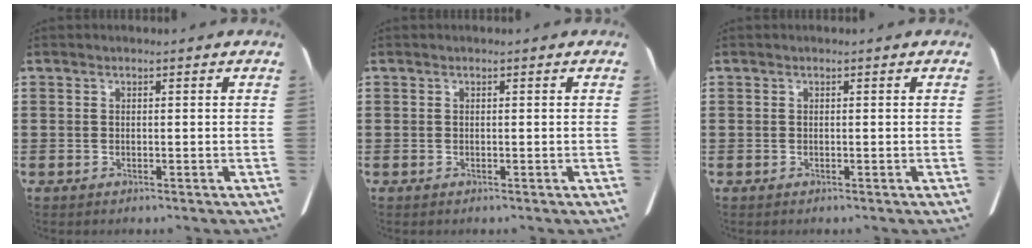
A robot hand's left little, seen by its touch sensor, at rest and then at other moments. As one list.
[{"total": 0.0}, {"total": 0.0}]